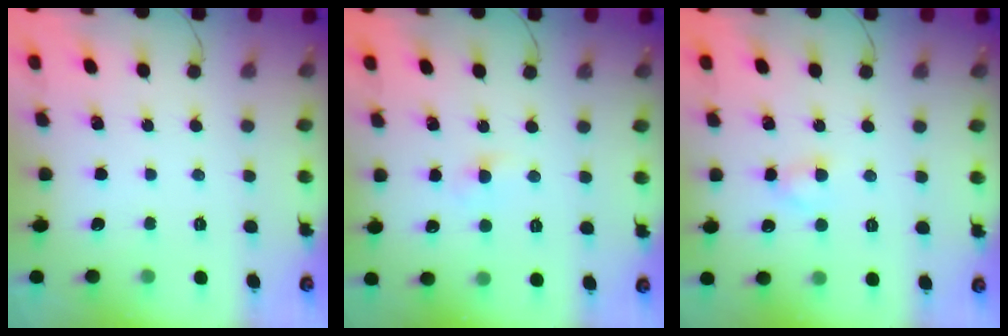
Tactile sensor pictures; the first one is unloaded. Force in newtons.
{"total": 2.7, "press": 2.4, "slide": 1.2}
{"total": 2.6, "press": 2.3, "slide": 1.2}